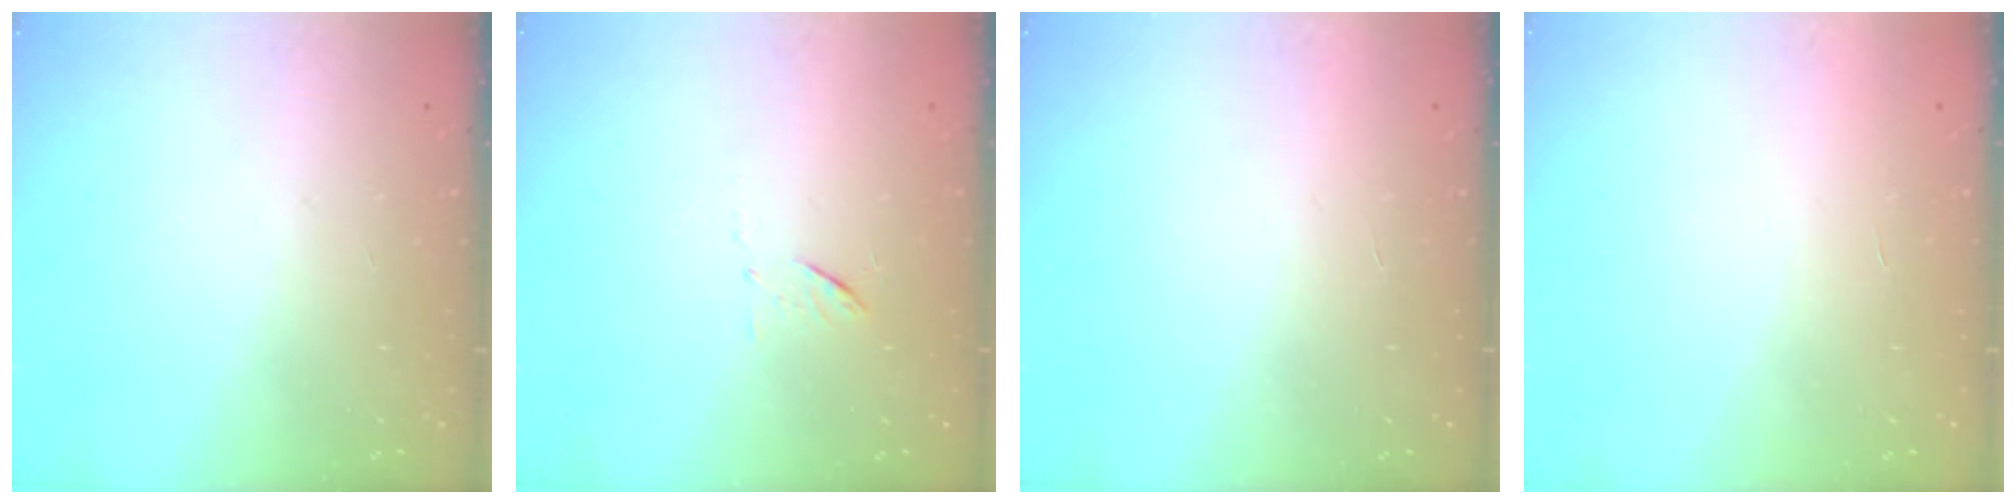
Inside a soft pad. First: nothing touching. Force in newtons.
{"total": 6.0, "press": 6.0, "slide": 0.4}
{"total": 1.7, "press": 1.7, "slide": 0.1}
{"total": 1.7, "press": 1.7, "slide": 0.1}